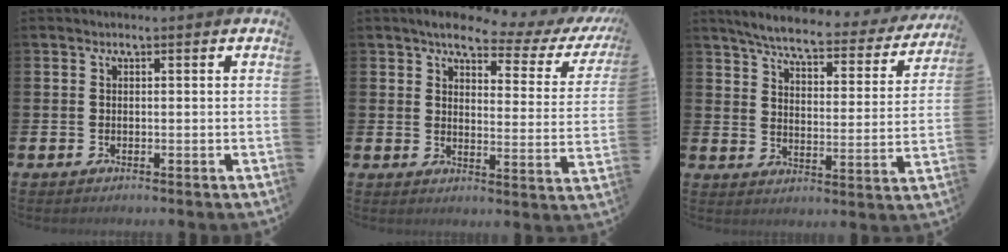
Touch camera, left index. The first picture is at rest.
{"total": 5.0, "force": [3.9, 2.0, 2.4], "torque": [-0.051, -0.026, 0.057]}
{"total": 5.9, "force": [5.4, 0.8, 2.4], "torque": [-0.064, -0.040, 0.083]}